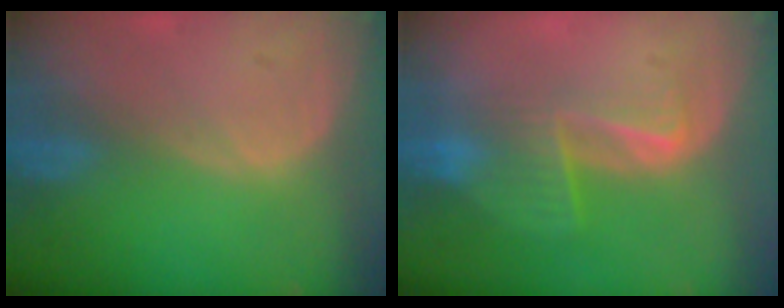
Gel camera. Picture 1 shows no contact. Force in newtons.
{"total": 6.9, "press": 5.9, "slide": 3.6}